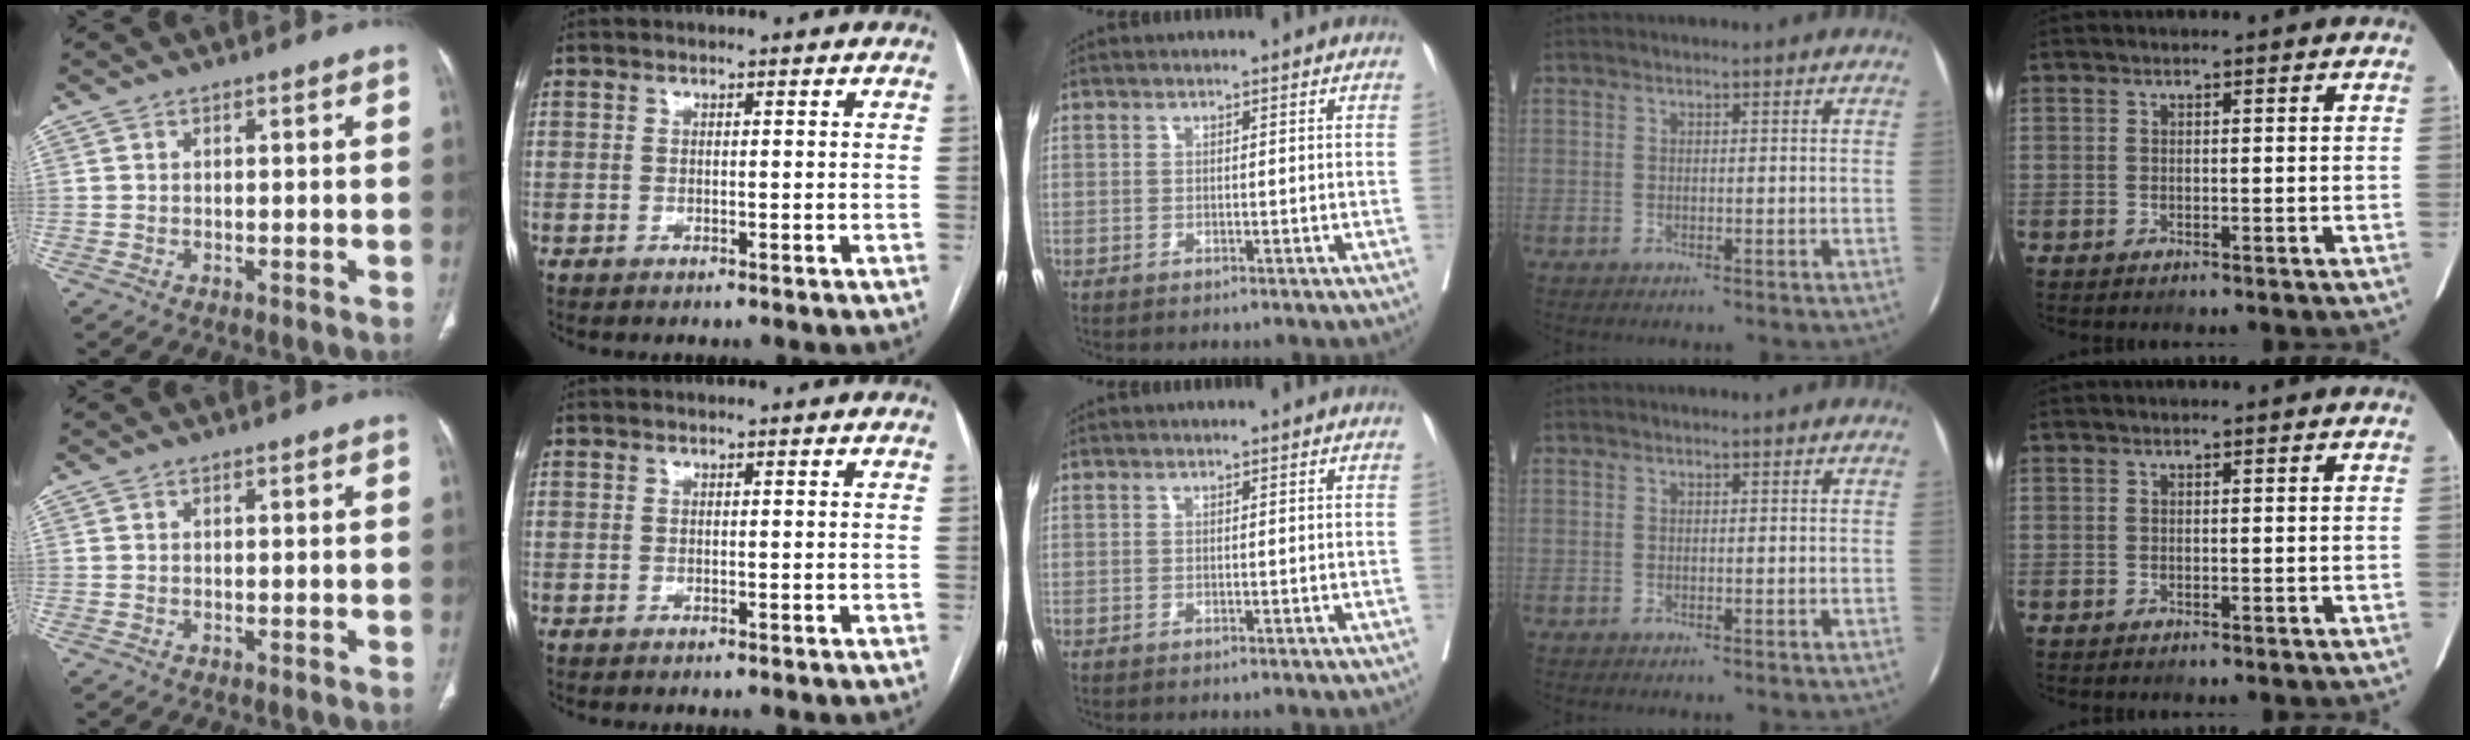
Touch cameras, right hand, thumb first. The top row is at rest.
{}